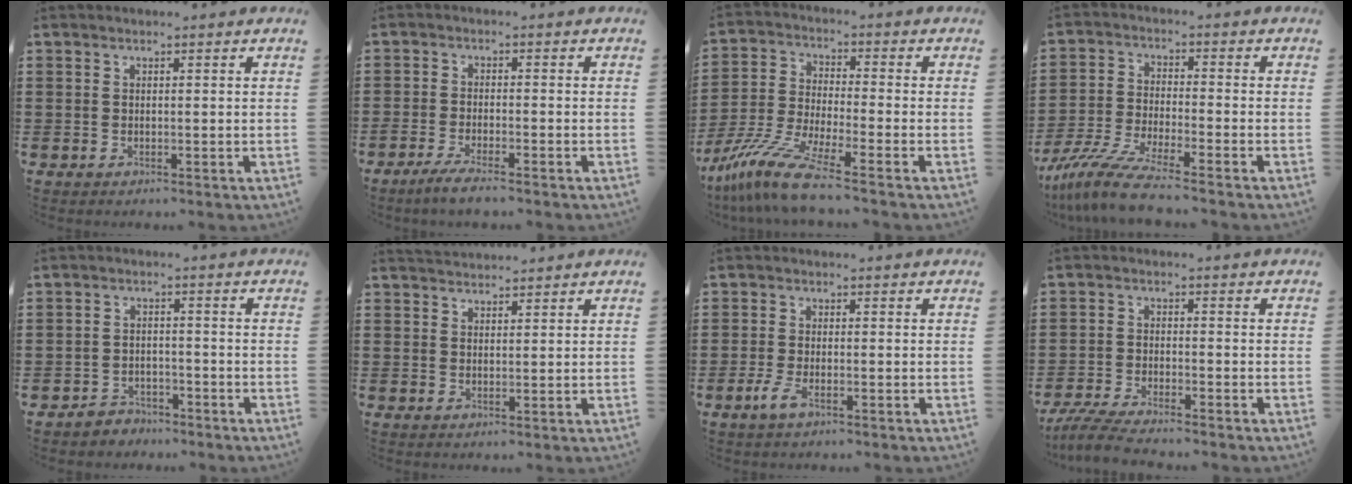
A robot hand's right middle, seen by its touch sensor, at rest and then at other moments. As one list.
[{"total": 3.2, "force": [-2.7, 0.0, 1.7], "torque": [-0.036, -0.004, -0.053]}, {"total": 9.8, "force": [-7.7, 0.5, 6.1], "torque": [-0.146, -0.010, -0.159]}, {"total": 8.4, "force": [-7.1, 0.5, 4.4], "torque": [-0.102, -0.008, -0.142]}, {"total": 2.9, "force": [-2.8, 0.9, -0.2], "torque": [-0.005, 0.004, -0.061]}, {"total": 2.0, "force": [2.0, 0.2, -0.1], "torque": [-0.003, 0.002, 0.039]}, {"total": 3.0, "force": [-1.6, 0.9, 2.4], "torque": [-0.062, -0.006, -0.035]}, {"total": 4.6, "force": [-4.2, 0.2, 1.8], "torque": [-0.051, -0.012, -0.088]}]